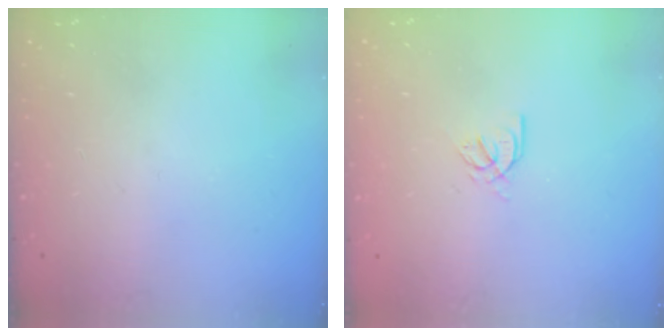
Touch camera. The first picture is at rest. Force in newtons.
{"total": 3.6, "press": 3.6, "slide": 0.2}